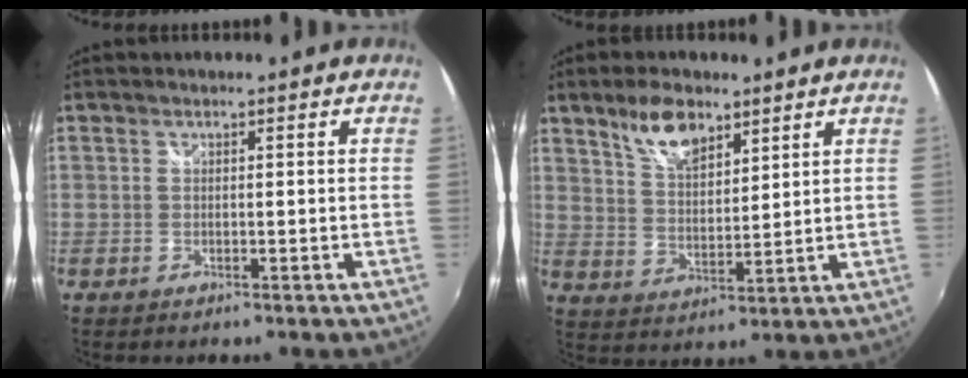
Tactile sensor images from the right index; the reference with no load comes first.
{"total": 8.4, "force": [5.7, 3.6, 5.0], "torque": [-0.089, 0.010, 0.108]}